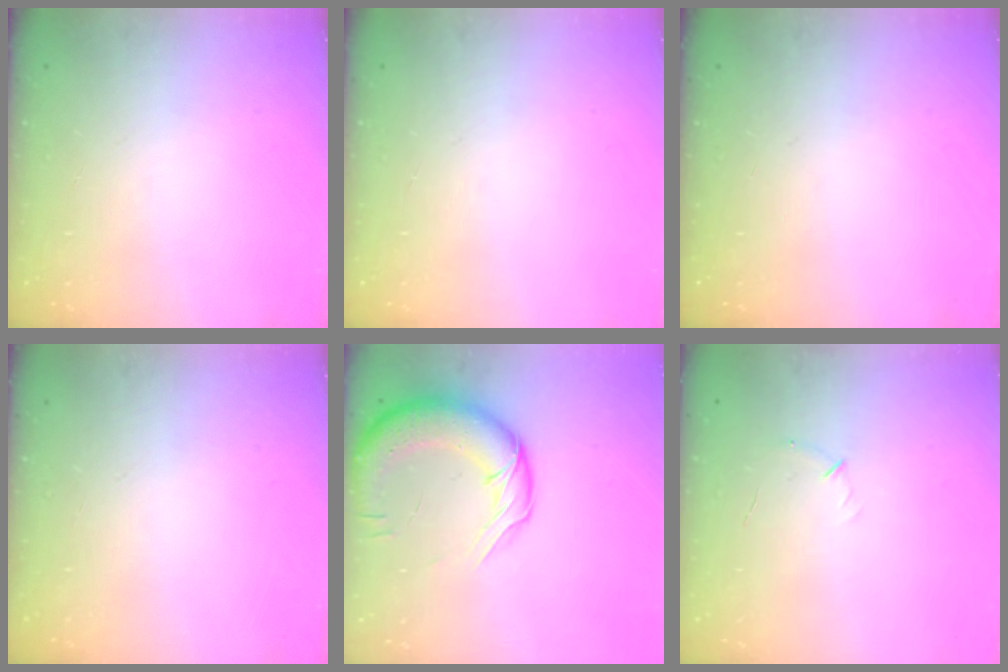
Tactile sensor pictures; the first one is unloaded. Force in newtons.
{"total": 0.0}
{"total": 0.0}
{"total": 0.0}
{"total": 15.7, "press": 15.3, "slide": 3.6}
{"total": 4.3, "press": 4.1, "slide": 1.1}